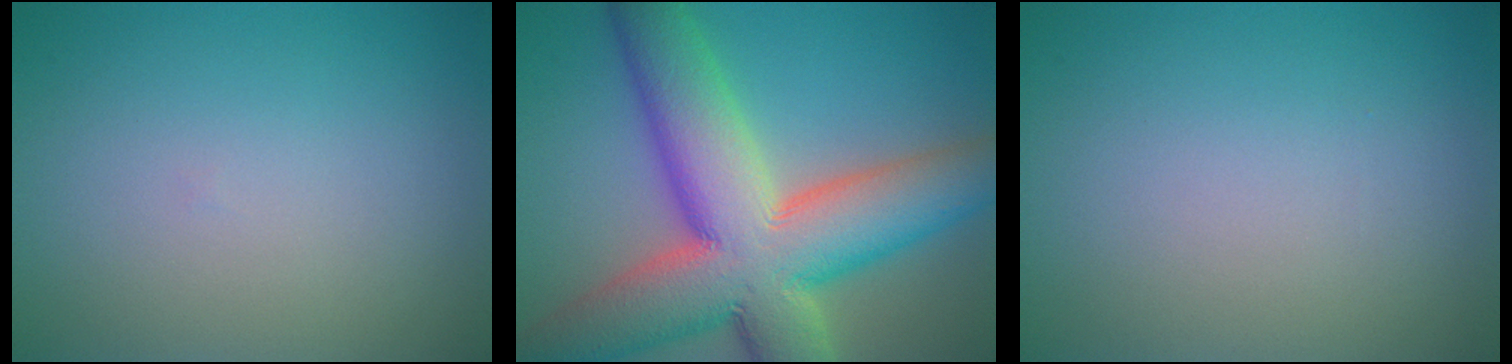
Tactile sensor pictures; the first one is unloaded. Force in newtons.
{"total": 15.0, "press": 14.9, "slide": 1.2}
{"total": 0.0}